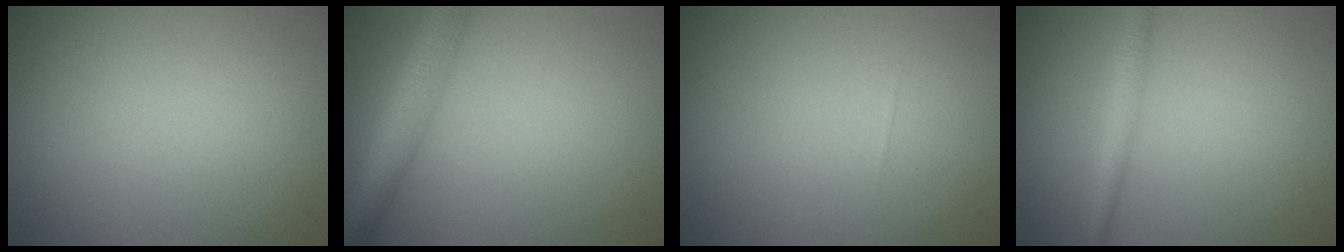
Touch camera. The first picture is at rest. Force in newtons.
{"total": 6.0, "press": 6.0, "slide": 0.2}
{"total": 0.0}
{"total": 1.7, "press": 1.7, "slide": 0.0}